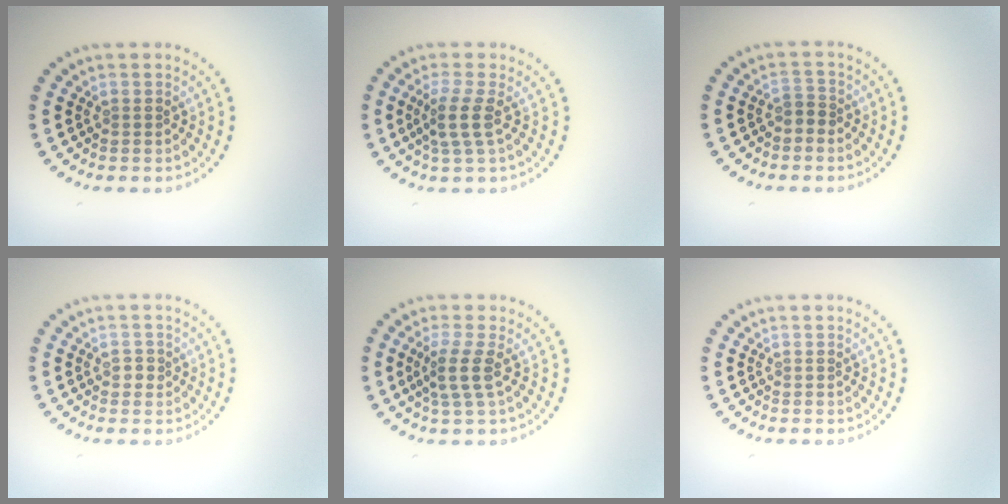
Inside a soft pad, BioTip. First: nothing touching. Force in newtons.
{"total": 2.7, "press": 2.2, "slide": 1.6}
{"total": 1.3, "press": 1.0, "slide": 0.9}
{"total": 1.2, "press": 1.1, "slide": 0.4}
{"total": 2.6, "press": 2.1, "slide": 1.4}
{"total": 0.0}